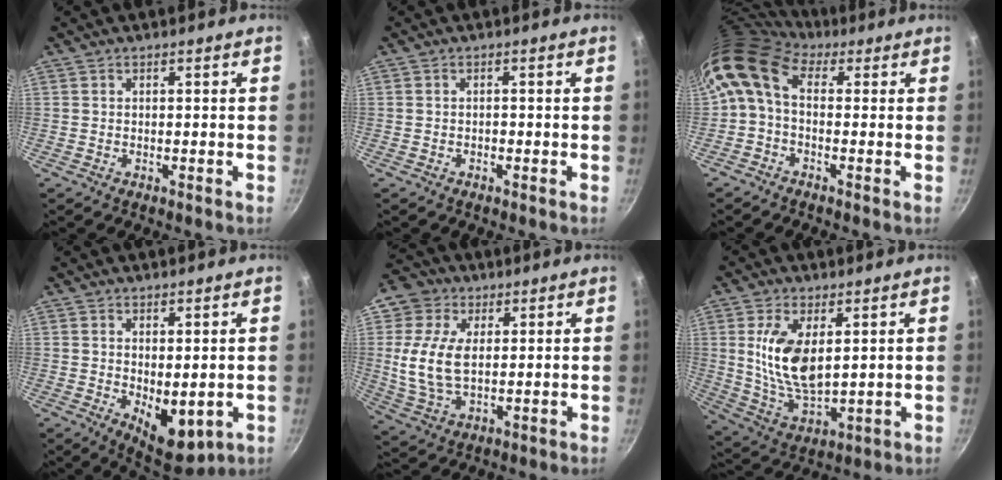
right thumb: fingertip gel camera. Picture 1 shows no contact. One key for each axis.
{"total": 0.6, "fx": -0.4, "fy": 0.4, "fz": 0.3, "tx": -0.006, "ty": 0.004, "tz": -0.005}
{"total": 8.6, "fx": 1.5, "fy": 5.6, "fz": 6.3, "tx": -0.119, "ty": 0.024, "tz": 0.010}
{"total": 8.1, "fx": -0.3, "fy": 4.2, "fz": 6.9, "tx": -0.078, "ty": -0.020, "tz": 0.011}
{"total": 12.4, "fx": 2.2, "fy": 8.4, "fz": 8.9, "tx": -0.154, "ty": -0.011, "tz": 0.038}
{"total": 12.5, "fx": 2.8, "fy": 6.2, "fz": 10.5, "tx": -0.197, "ty": -0.024, "tz": 0.063}